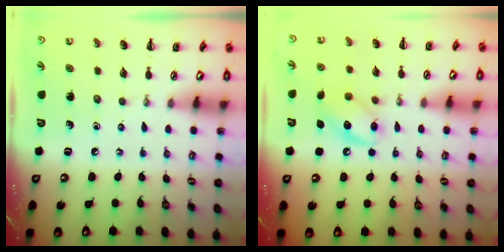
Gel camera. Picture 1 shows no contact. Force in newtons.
{"total": 11.9, "press": 11.8, "slide": 1.0}